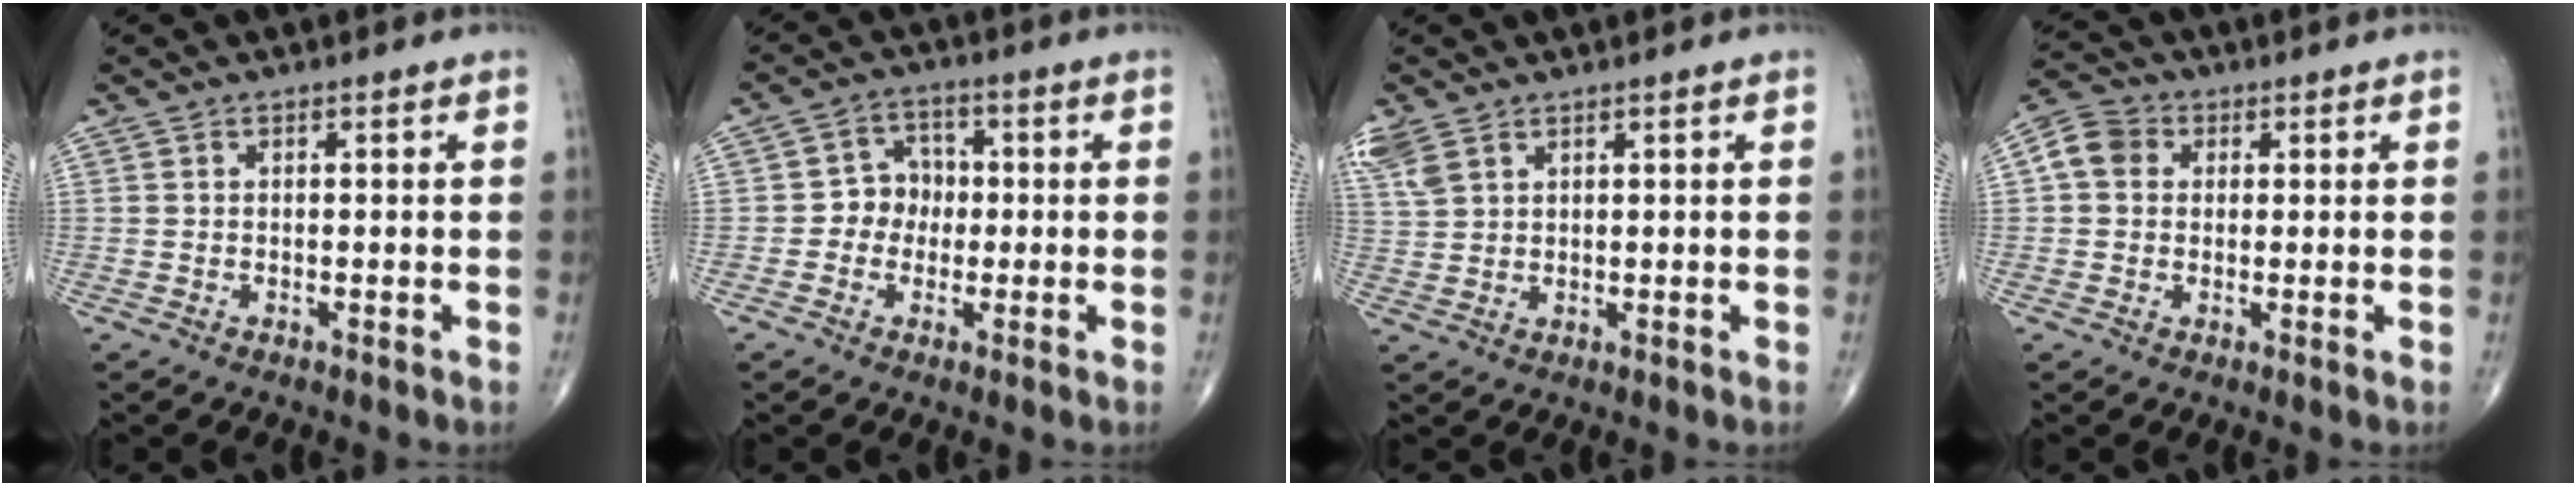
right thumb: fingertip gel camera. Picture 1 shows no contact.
{"total": 5.4, "force": [-0.5, 4.9, 2.3], "torque": [-0.004, 0.017, -0.021]}
{"total": 5.2, "force": [3.3, 2.9, 2.9], "torque": [-0.075, 0.005, 0.079]}
{"total": 5.7, "force": [1.0, 4.8, 2.9], "torque": [-0.045, 0.013, 0.010]}